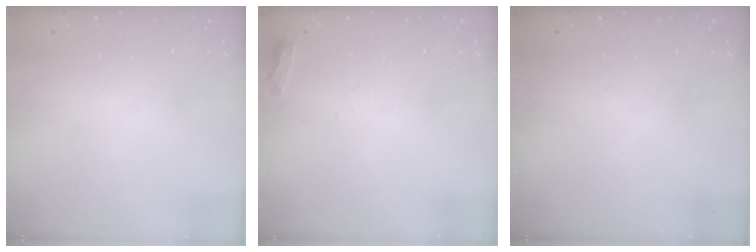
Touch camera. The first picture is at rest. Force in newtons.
{"total": 4.2, "press": 4.2, "slide": 0.5}
{"total": 0.0}